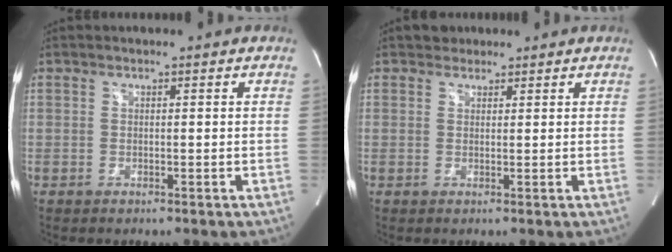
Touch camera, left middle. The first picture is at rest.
{"total": 1.7, "force": [1.3, 1.1, -0.1], "torque": [0.006, 0.009, 0.015]}